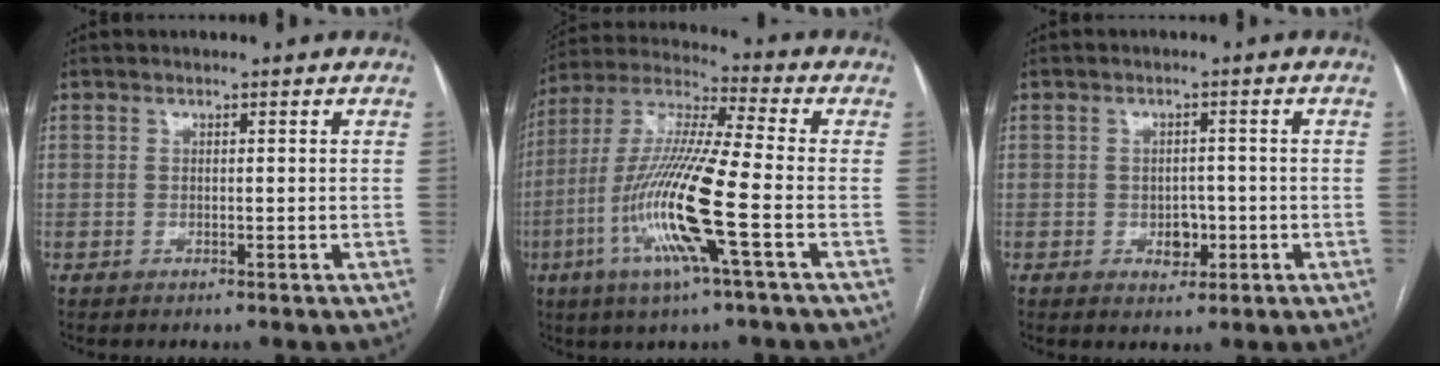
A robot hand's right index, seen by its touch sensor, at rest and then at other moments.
{"total": 16.8, "force": [-5.4, 0.5, 15.9], "torque": [-0.332, -0.012, -0.107]}
{"total": 3.4, "force": [-1.1, 2.3, 2.1], "torque": [-0.024, 0.007, -0.009]}